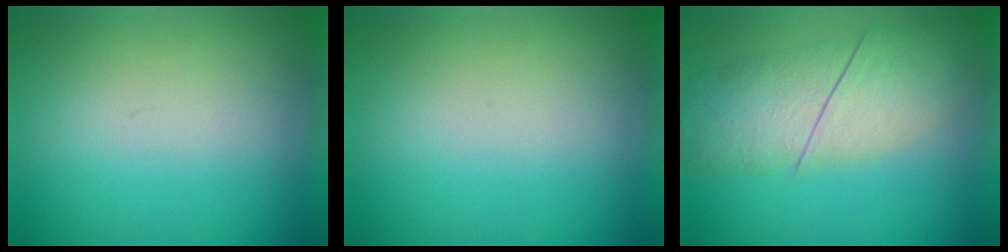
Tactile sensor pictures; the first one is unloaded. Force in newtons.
{"total": 0.0}
{"total": 3.8}